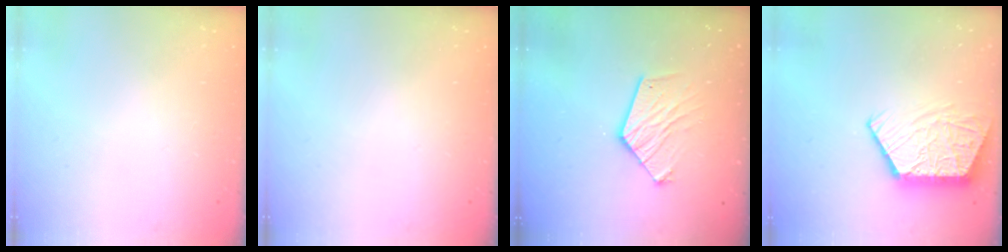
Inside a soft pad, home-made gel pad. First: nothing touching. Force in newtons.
{"total": 0.0}
{"total": 12.7, "press": 12.7, "slide": 1.2}
{"total": 11.2, "press": 11.2, "slide": 1.0}